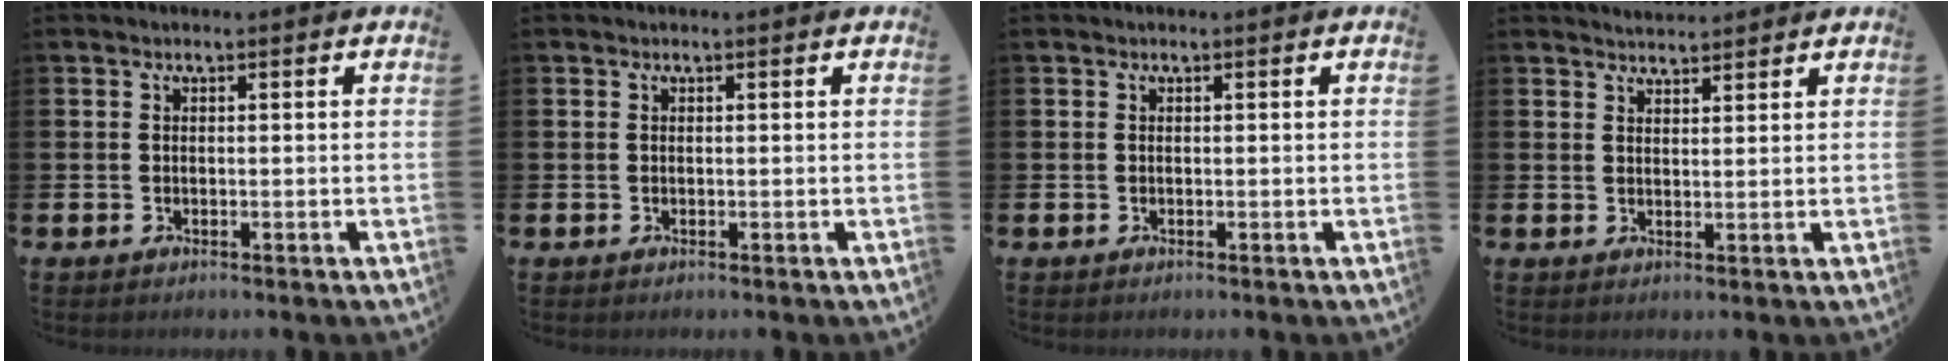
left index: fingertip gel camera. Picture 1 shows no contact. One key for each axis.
{"total": 0.0}
{"total": 0.0}
{"total": 2.8, "fx": 2.8, "fy": 0.3, "fz": -0.1, "tx": -0.002, "ty": -0.015, "tz": 0.051}